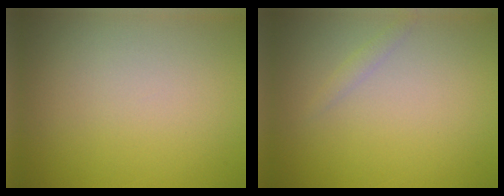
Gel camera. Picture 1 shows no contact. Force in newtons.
{"total": 0.8, "press": 0.8, "slide": 0.0}